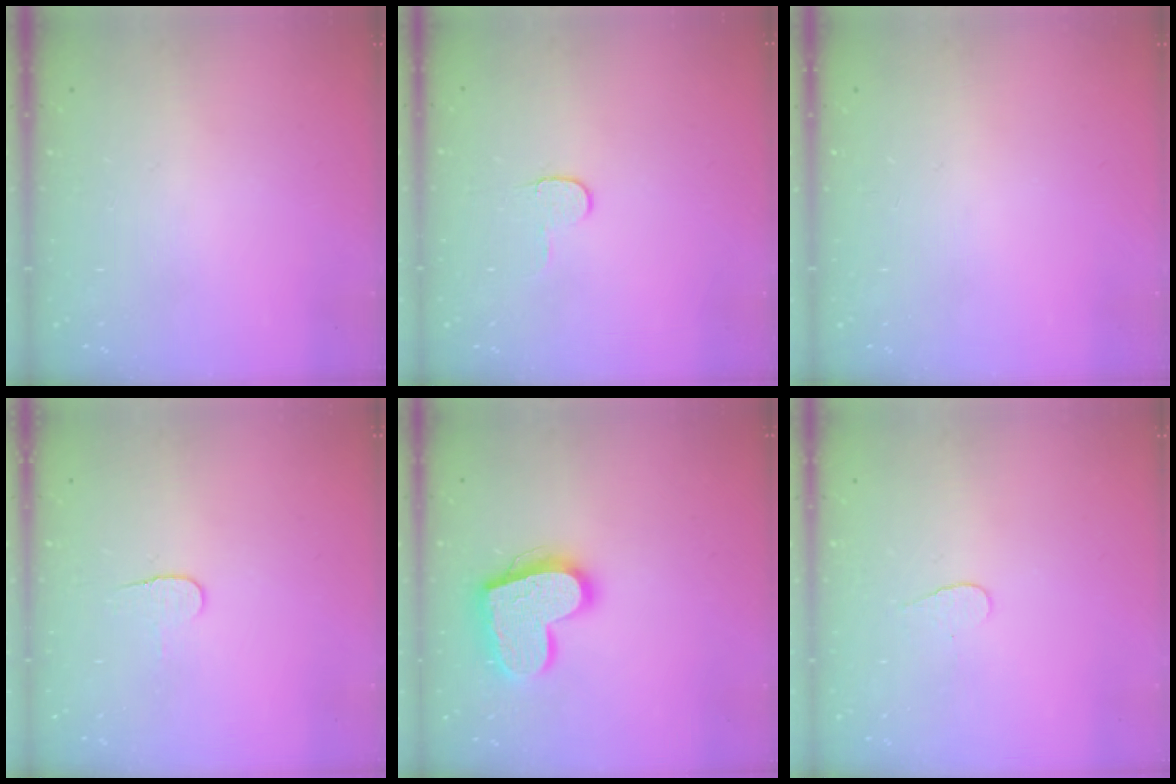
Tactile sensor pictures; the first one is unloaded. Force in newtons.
{"total": 4.7, "press": 4.7, "slide": 0.5}
{"total": 0.0}
{"total": 4.5, "press": 4.5, "slide": 0.5}
{"total": 17.6, "press": 17.6, "slide": 1.4}
{"total": 3.7, "press": 3.7, "slide": 0.4}